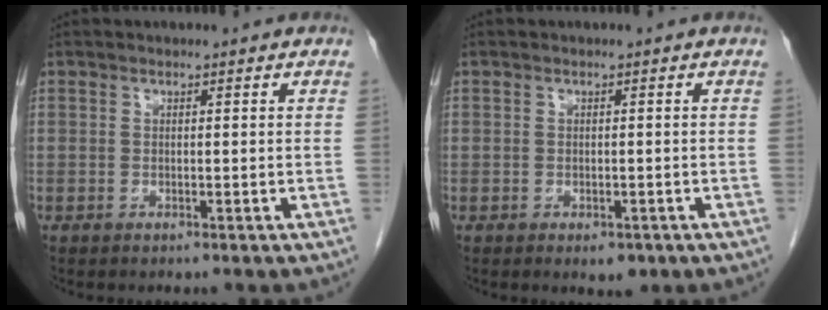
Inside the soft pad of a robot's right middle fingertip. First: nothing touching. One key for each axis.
{"total": 1.9, "fx": -1.1, "fy": 1.0, "fz": 1.2, "tx": -0.013, "ty": -0.002, "tz": -0.005}